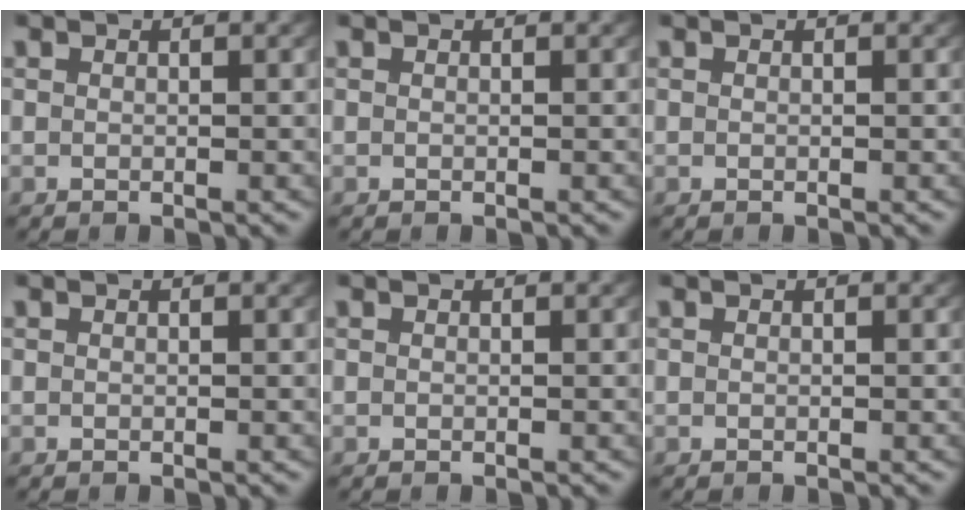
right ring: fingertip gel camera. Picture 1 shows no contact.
{"total": 0.0}
{"total": 0.0}
{"total": 0.0}
{"total": 0.0}
{"total": 0.0}